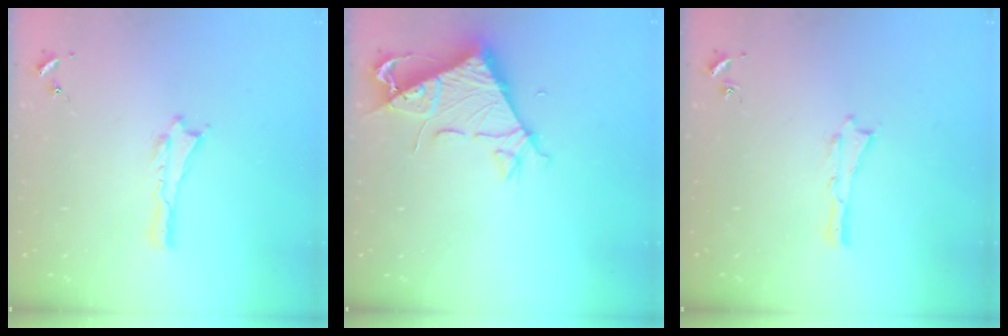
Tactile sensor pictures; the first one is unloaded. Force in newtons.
{"total": 7.4, "press": 7.4, "slide": 0.7}
{"total": 0.0}